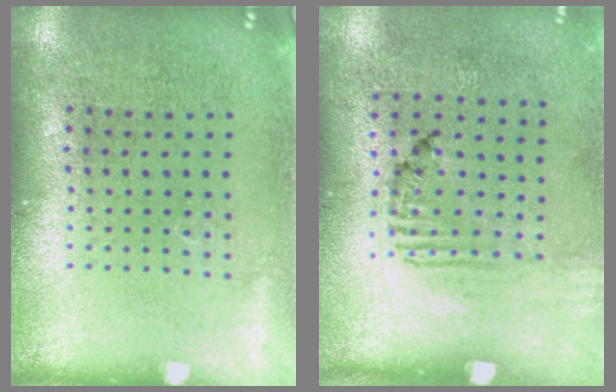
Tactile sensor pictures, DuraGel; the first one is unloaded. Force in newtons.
{"total": 1.8, "press": 1.0, "slide": 1.5}